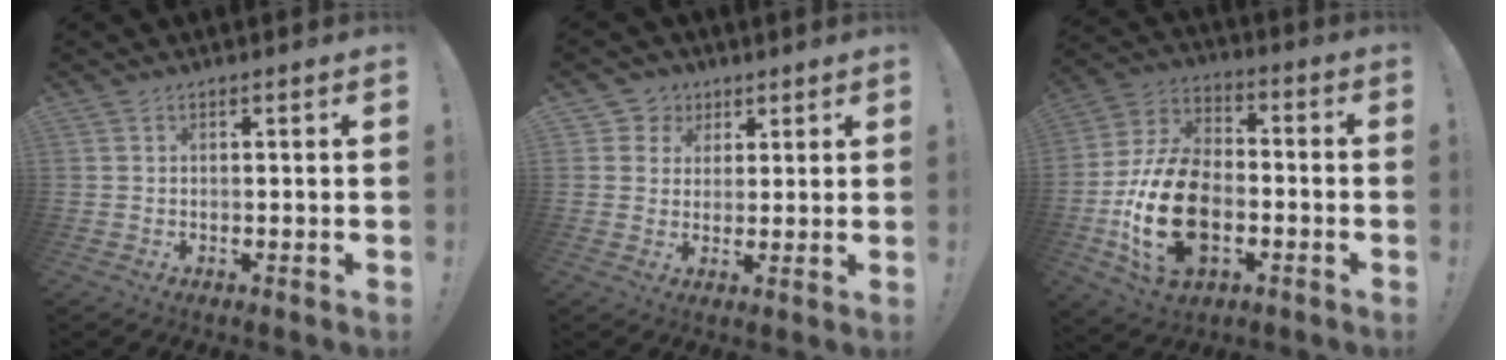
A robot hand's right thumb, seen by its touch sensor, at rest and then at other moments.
{"total": 5.4, "force": [1.9, 5.1, 0.6], "torque": [-0.011, -0.011, 0.037]}
{"total": 22.0, "force": [-6.2, 14.0, 15.8], "torque": [-0.284, 0.033, -0.097]}